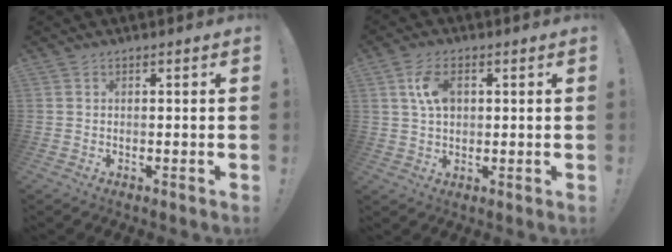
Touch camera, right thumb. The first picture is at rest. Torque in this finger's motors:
{"motor_torque": [0.76, 0.84, -0.05, 0.13, 0.04]}